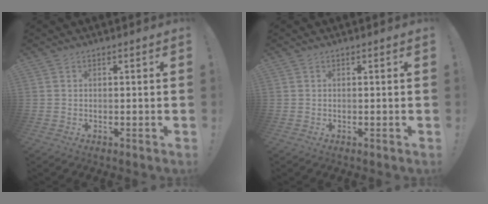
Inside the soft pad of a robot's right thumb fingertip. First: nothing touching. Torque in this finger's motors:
{"motor_torque": [-0.05, -0.07, 0.07, -0.02, 0.04]}